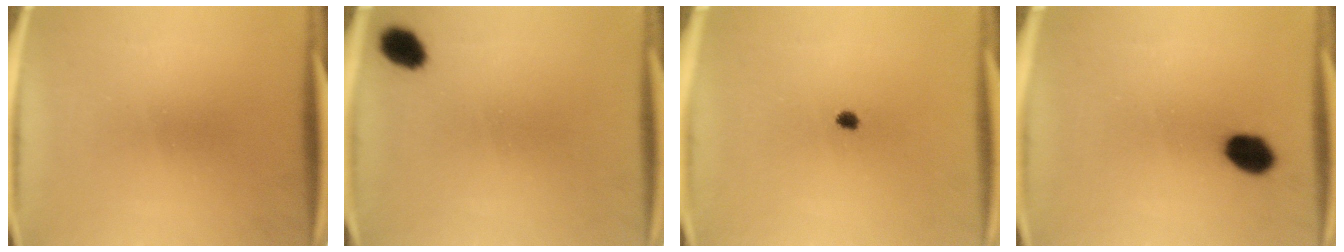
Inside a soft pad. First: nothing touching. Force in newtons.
{"total": 4.6}
{"total": 1.5}
{"total": 5.9}